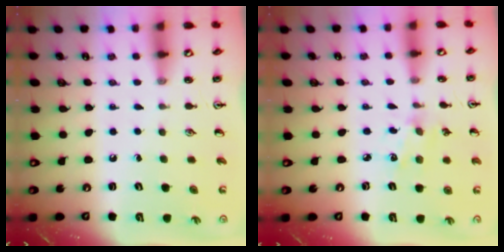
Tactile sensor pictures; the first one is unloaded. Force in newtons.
{"total": 2.9, "press": 2.8, "slide": 0.8}